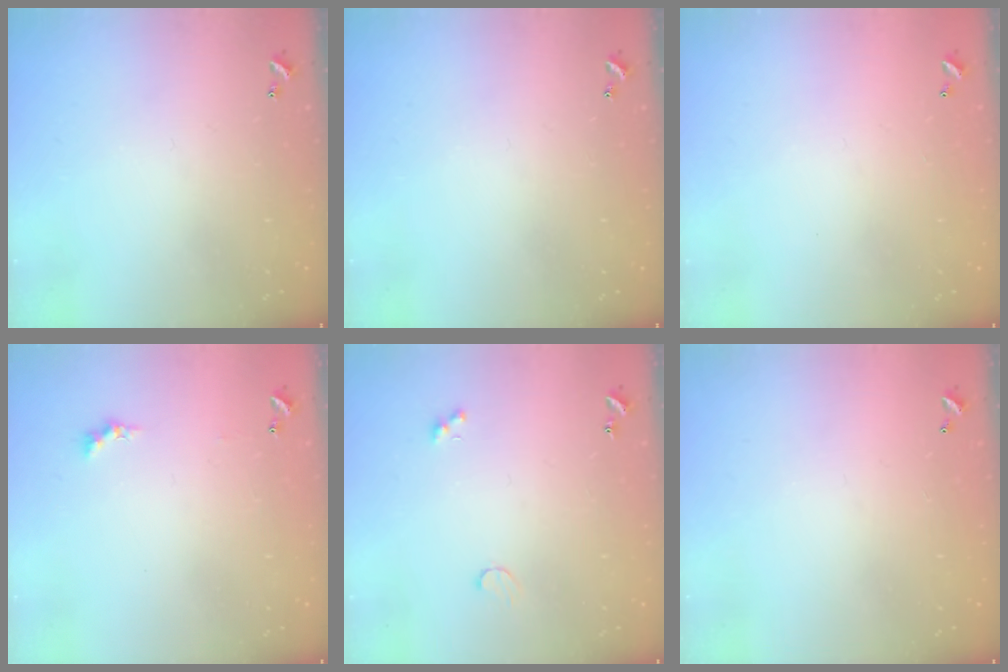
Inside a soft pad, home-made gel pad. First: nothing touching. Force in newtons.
{"total": 0.0}
{"total": 3.0, "press": 3.0, "slide": 0.1}
{"total": 0.0}
{"total": 2.1, "press": 2.0, "slide": 0.8}
{"total": 2.8, "press": 2.8, "slide": 0.1}